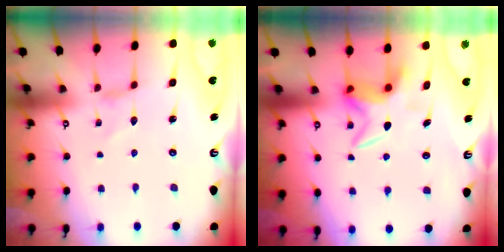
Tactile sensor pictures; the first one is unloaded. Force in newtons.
{"total": 6.4, "press": 6.4, "slide": 0.6}